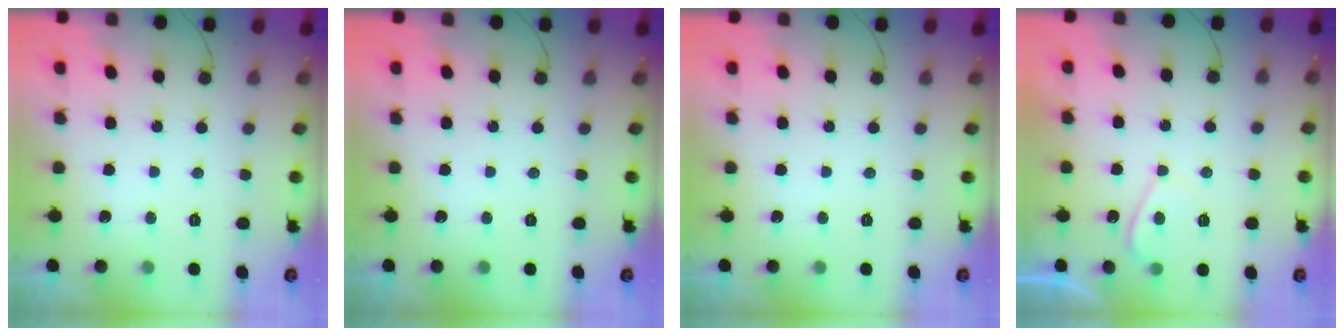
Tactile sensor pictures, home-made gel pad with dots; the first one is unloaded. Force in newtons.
{"total": 0.0}
{"total": 0.0}
{"total": 3.1, "press": 3.1, "slide": 0.7}